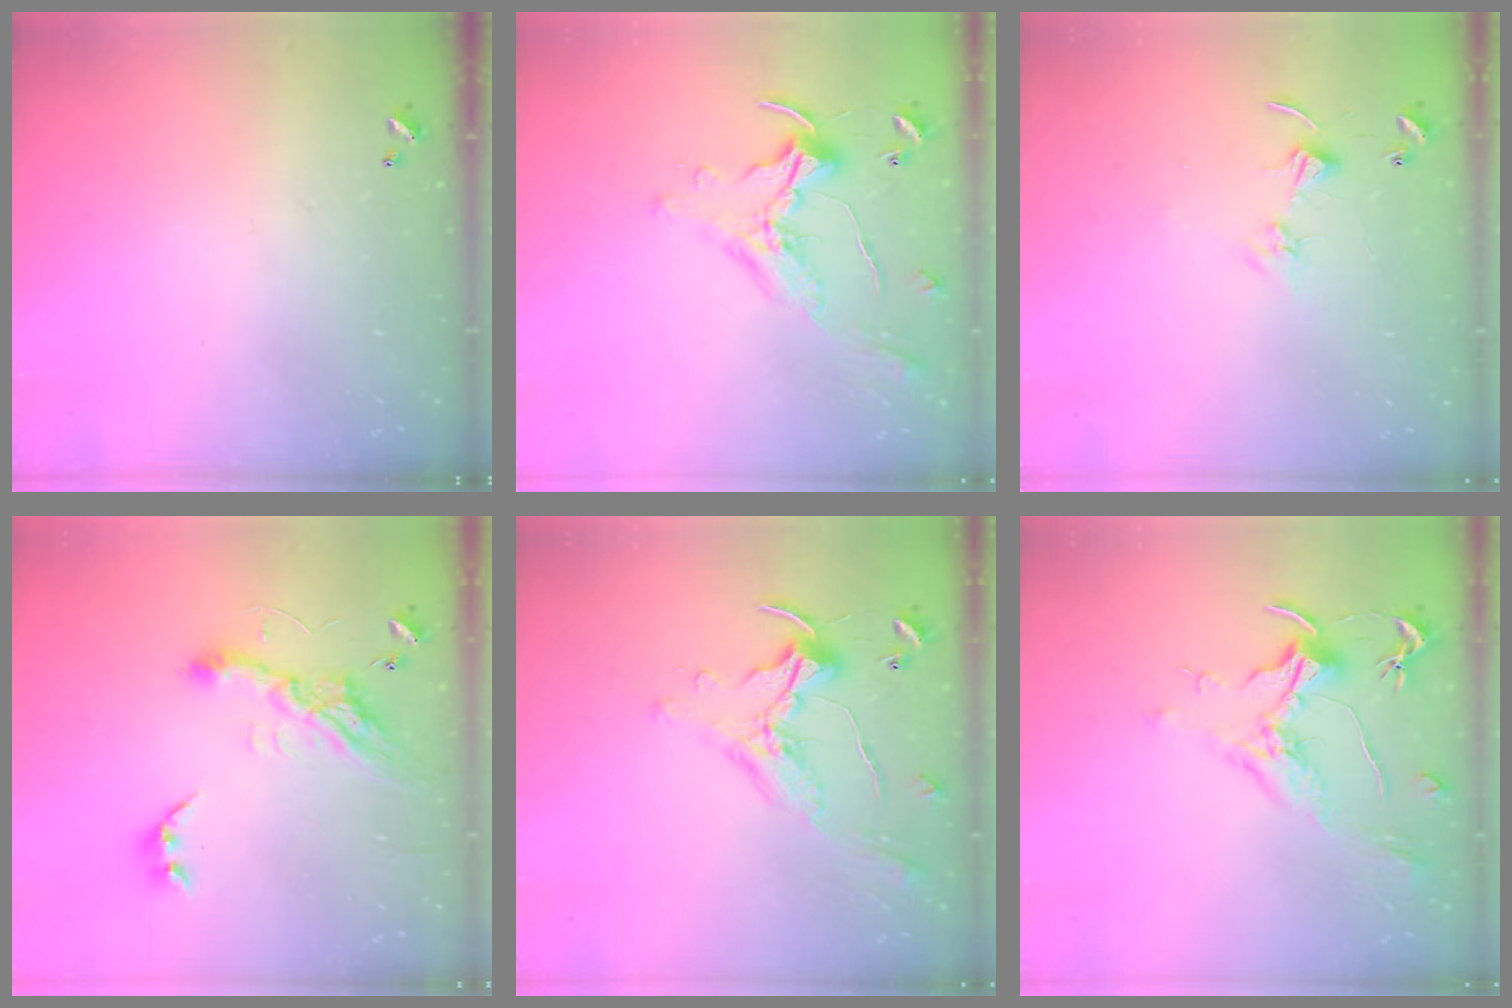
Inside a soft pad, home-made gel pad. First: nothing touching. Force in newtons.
{"total": 0.7, "press": 0.5, "slide": 0.4}
{"total": 4.2, "press": 4.2, "slide": 0.5}
{"total": 13.4, "press": 13.3, "slide": 0.8}
{"total": 0.7, "press": 0.5, "slide": 0.4}
{"total": 2.1, "press": 2.0, "slide": 0.8}